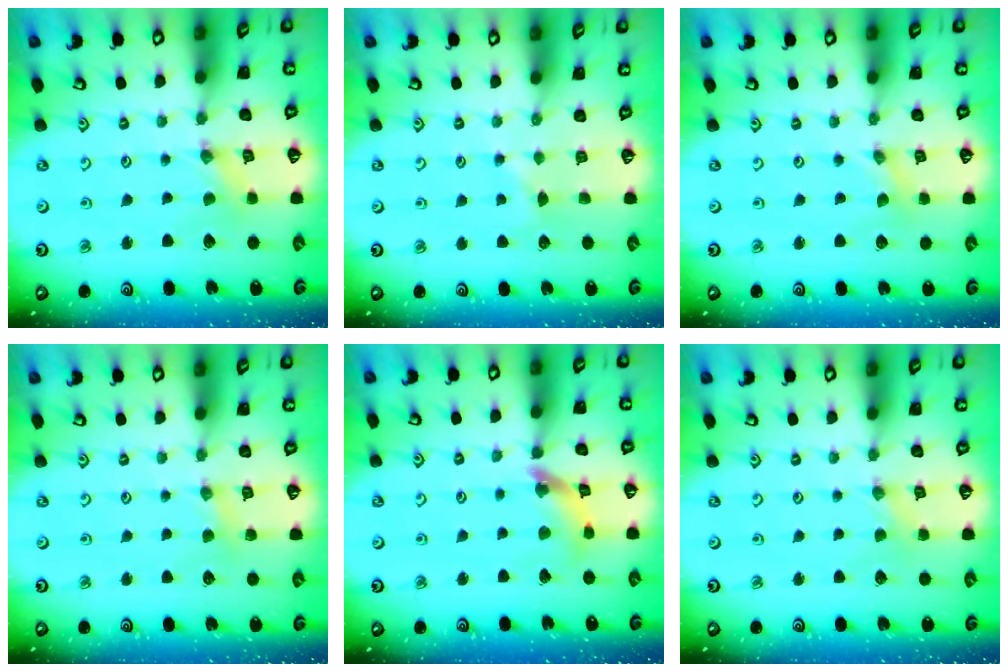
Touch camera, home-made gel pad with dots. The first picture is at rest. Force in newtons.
{"total": 2.9, "press": 2.9, "slide": 0.4}
{"total": 0.0}
{"total": 3.0, "press": 3.0, "slide": 0.4}
{"total": 9.0, "press": 8.9, "slide": 1.1}
{"total": 2.4, "press": 2.4, "slide": 0.4}